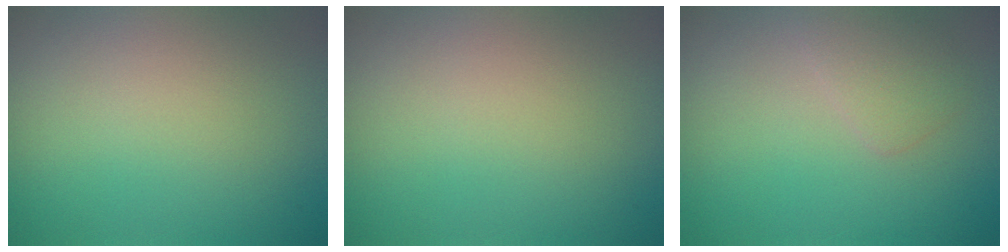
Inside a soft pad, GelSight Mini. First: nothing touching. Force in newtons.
{"total": 0.0}
{"total": 1.6, "press": 1.6, "slide": 0.1}